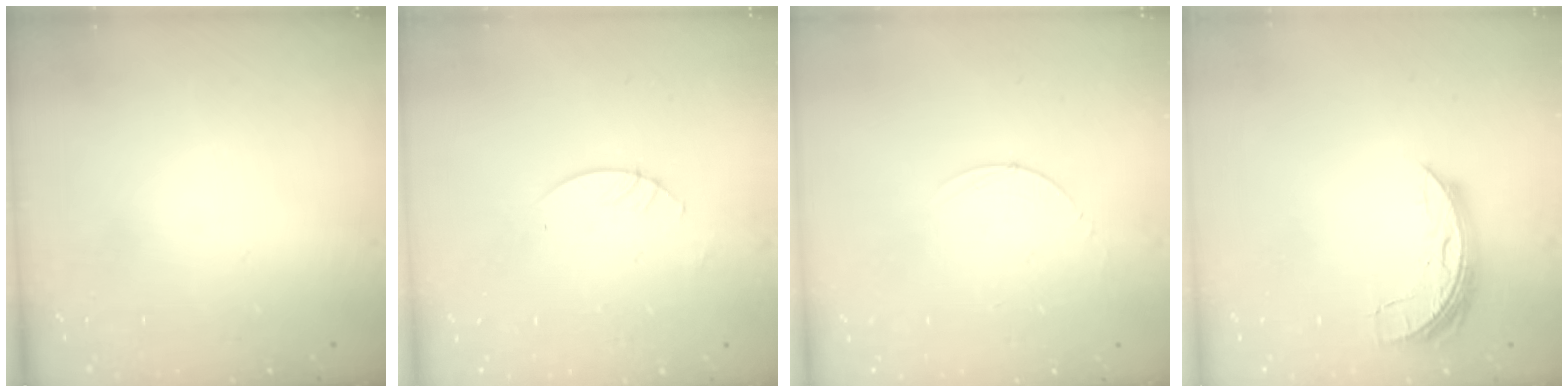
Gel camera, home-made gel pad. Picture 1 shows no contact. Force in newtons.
{"total": 3.0, "press": 2.9, "slide": 0.3}
{"total": 2.8, "press": 2.8, "slide": 0.3}
{"total": 6.8, "press": 6.8, "slide": 0.4}